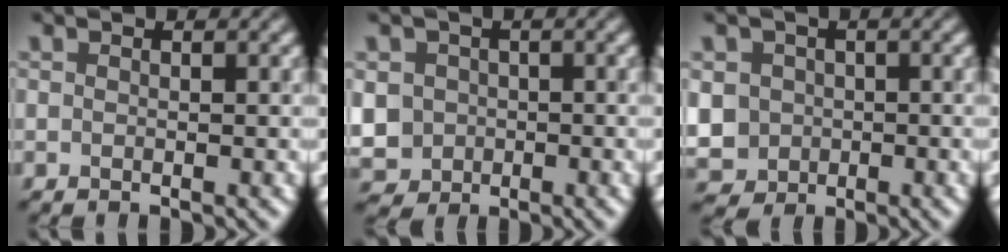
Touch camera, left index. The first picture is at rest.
{"total": 5.1, "force": [-0.9, 4.7, 1.6], "torque": [-0.038, 0.001, -0.035]}
{"total": 5.5, "force": [-0.8, 5.1, 1.8], "torque": [-0.050, 0.004, -0.033]}